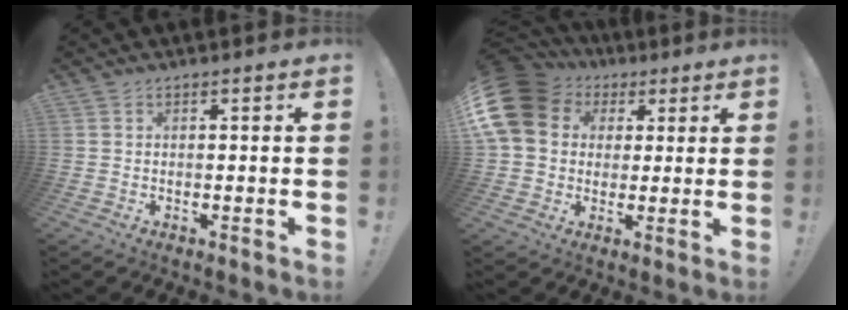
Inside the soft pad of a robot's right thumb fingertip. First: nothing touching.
{"total": 15.5, "force": [4.2, 12.5, 8.0], "torque": [-0.141, -0.011, 0.086]}